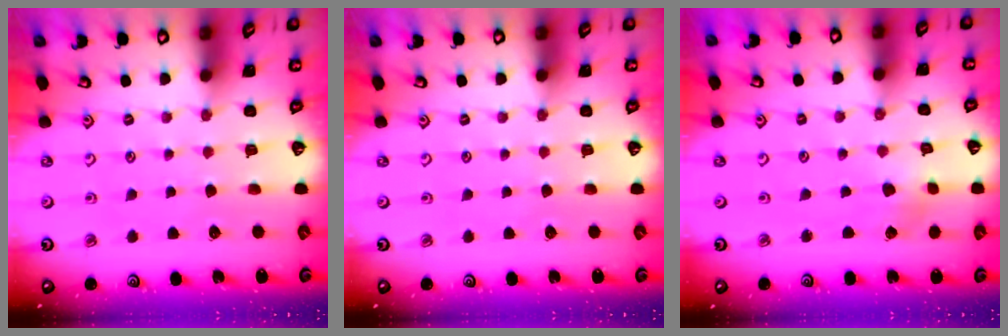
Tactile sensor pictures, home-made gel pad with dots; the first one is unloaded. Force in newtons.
{"total": 0.0}
{"total": 2.6, "press": 2.5, "slide": 0.5}